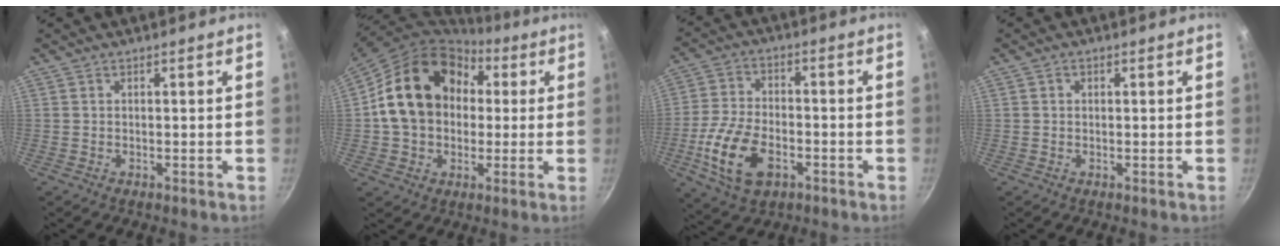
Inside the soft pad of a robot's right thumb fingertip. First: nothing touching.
{"total": 19.6, "force": [2.9, 15.3, 11.9], "torque": [-0.194, 0.040, 0.042]}
{"total": 13.3, "force": [-4.7, 7.7, 9.8], "torque": [-0.184, 0.019, -0.089]}
{"total": 0.9, "force": [0.2, 0.8, 0.4], "torque": [-0.006, 0.004, 0.002]}